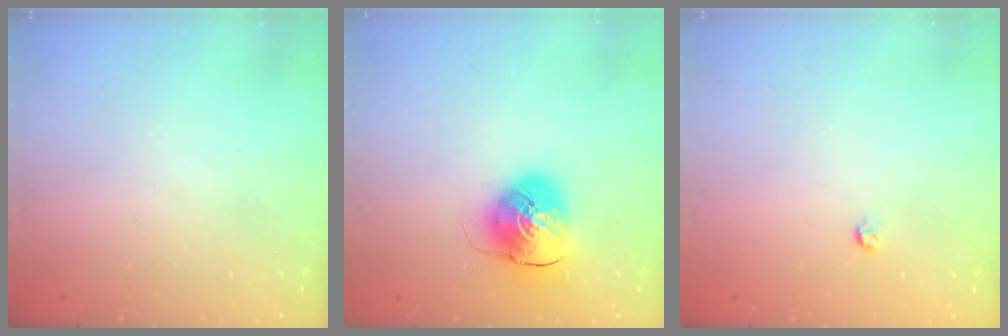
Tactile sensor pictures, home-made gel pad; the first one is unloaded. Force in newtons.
{"total": 9.6, "press": 9.4, "slide": 1.7}
{"total": 3.2, "press": 3.2, "slide": 0.4}